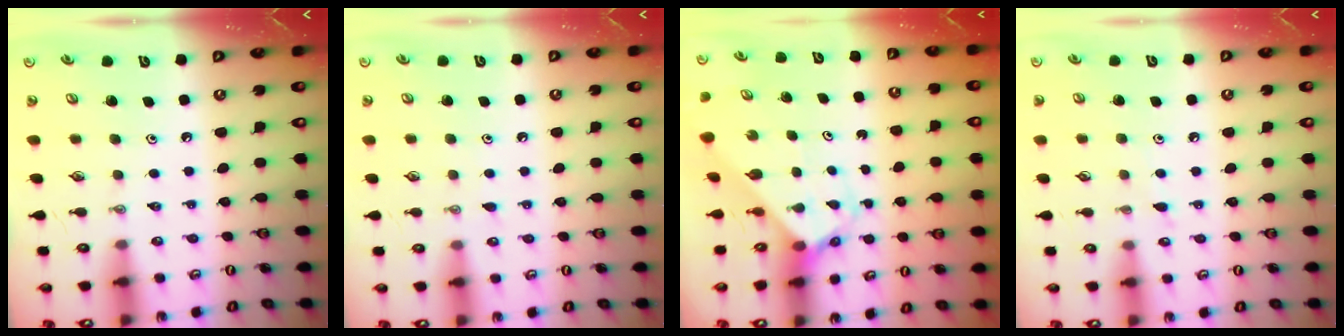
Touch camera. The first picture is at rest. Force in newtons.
{"total": 5.9, "press": 5.9, "slide": 0.6}
{"total": 2.7, "press": 2.7, "slide": 0.1}
{"total": 2.7, "press": 2.7, "slide": 0.3}